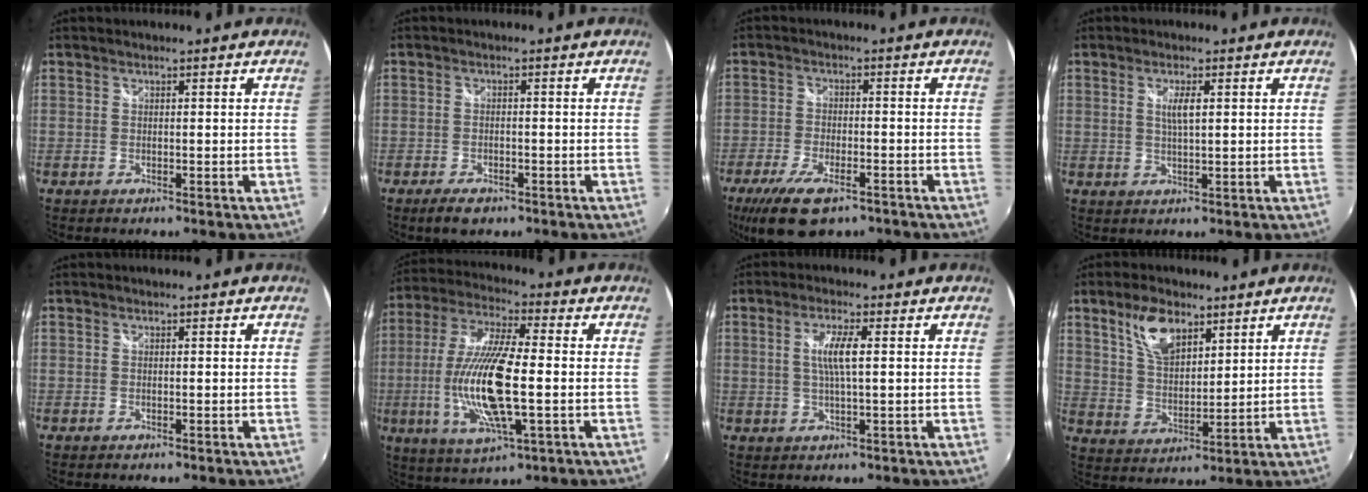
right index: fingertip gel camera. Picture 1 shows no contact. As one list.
[{"total": 4.0, "force": [-2.6, 1.8, 2.4], "torque": [-0.057, -0.011, -0.044]}, {"total": 11.5, "force": [-7.4, 4.5, 7.5], "torque": [-0.173, -0.030, -0.128]}, {"total": 3.2, "force": [0.9, 0.6, 3.0], "torque": [-0.054, -0.003, 0.015]}, {"total": 0.0}, {"total": 17.8, "force": [-2.7, 4.5, 17.0], "torque": [-0.339, -0.014, -0.048]}, {"total": 5.0, "force": [0.7, 0.6, 4.9], "torque": [-0.092, -0.002, 0.014]}, {"total": 9.3, "force": [5.5, 4.6, 6.0], "torque": [-0.110, 0.013, 0.110]}]